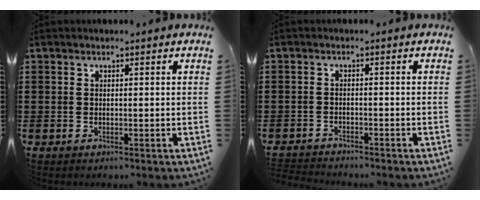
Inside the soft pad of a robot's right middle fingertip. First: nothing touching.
{"total": 2.0, "force": [-1.9, 0.3, -0.2], "torque": [-0.004, 0.001, -0.043]}